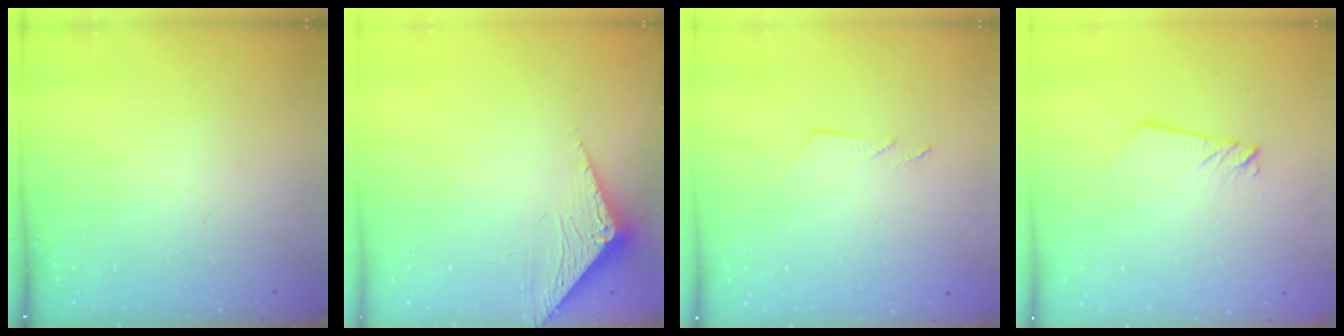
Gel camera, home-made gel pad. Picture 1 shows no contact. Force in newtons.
{"total": 3.3, "press": 3.2, "slide": 0.3}
{"total": 4.2, "press": 4.2, "slide": 0.5}
{"total": 2.5, "press": 2.5, "slide": 0.1}